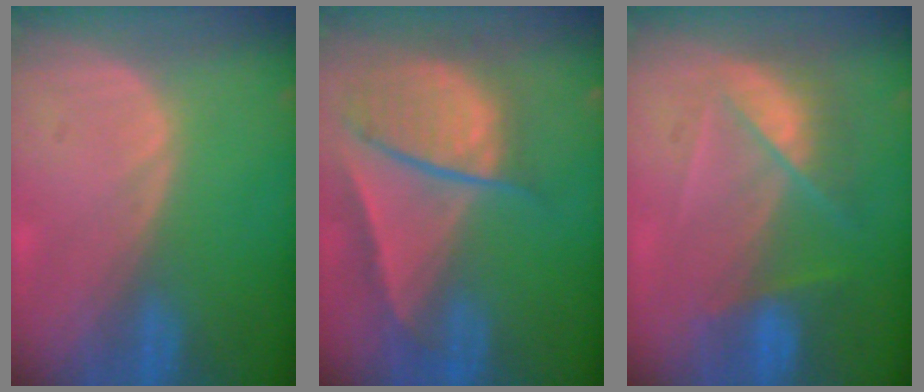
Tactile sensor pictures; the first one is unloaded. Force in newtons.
{"total": 9.3, "press": 8.1, "slide": 4.7}
{"total": 7.4, "press": 6.5, "slide": 3.4}